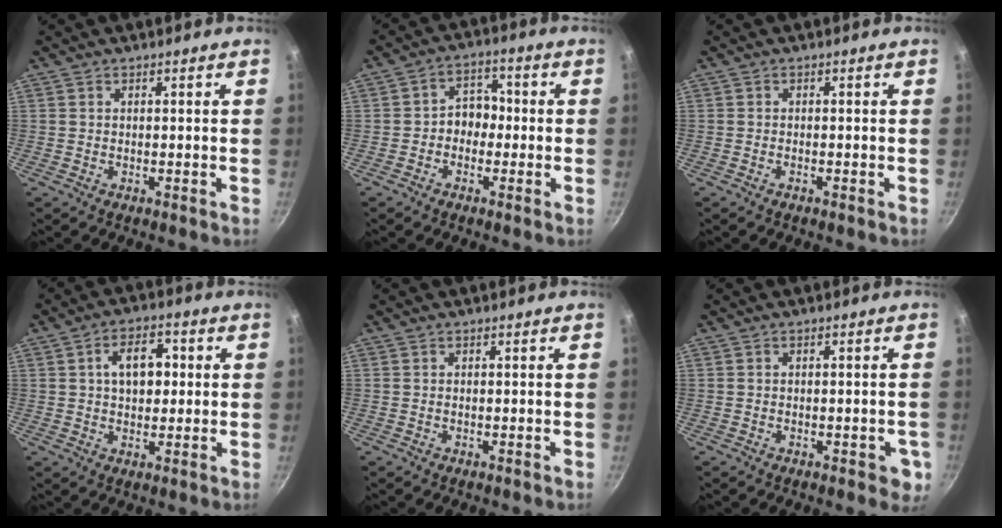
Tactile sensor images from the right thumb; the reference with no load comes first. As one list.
[{"total": 5.5, "force": [-1.0, 4.4, 3.1], "torque": [-0.003, 0.024, -0.027]}, {"total": 0.5, "force": [-0.4, 0.1, 0.3], "torque": [-0.010, 0.004, -0.010]}, {"total": 8.0, "force": [1.3, 5.1, 6.1], "torque": [-0.072, 0.010, 0.014]}, {"total": 0.0}, {"total": 3.9, "force": [-1.3, 2.0, 3.1], "torque": [-0.019, 0.007, -0.016]}]